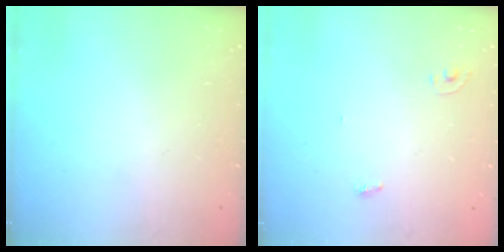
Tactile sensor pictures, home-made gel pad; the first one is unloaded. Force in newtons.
{"total": 2.8, "press": 2.8, "slide": 0.1}